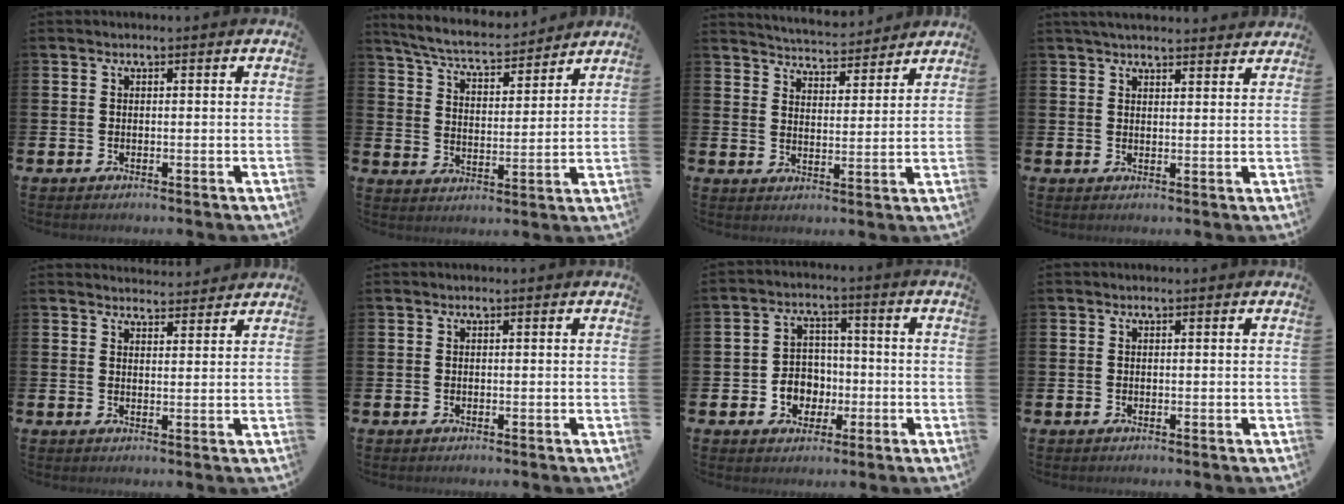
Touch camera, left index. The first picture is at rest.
{"total": 6.5, "force": [6.1, 1.1, 2.0], "torque": [-0.063, -0.039, 0.105]}
{"total": 4.9, "force": [4.9, 0.6, 0.1], "torque": [-0.011, -0.036, 0.085]}
{"total": 3.7, "force": [3.6, 0.4, 0.8], "torque": [-0.018, -0.014, 0.066]}
{"total": 3.3, "force": [3.2, 0.6, -0.1], "torque": [0.002, -0.019, 0.058]}
{"total": 0.0}
{"total": 4.6, "force": [-0.9, 4.3, 1.4], "torque": [-0.027, 0.002, -0.023]}
{"total": 0.0}